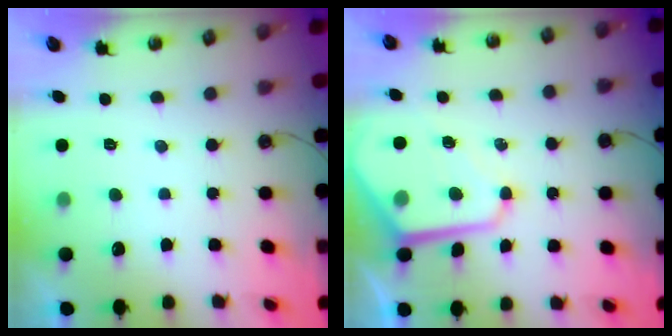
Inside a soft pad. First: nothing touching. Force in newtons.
{"total": 10.9, "press": 10.8, "slide": 1.3}